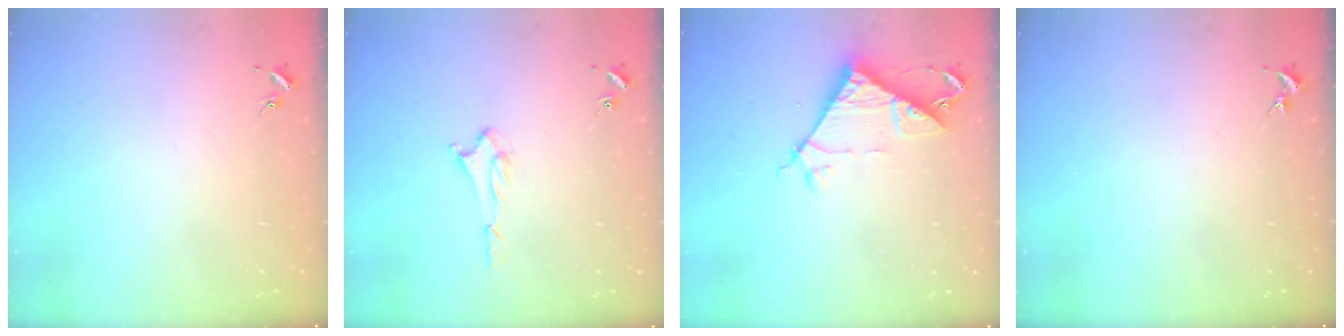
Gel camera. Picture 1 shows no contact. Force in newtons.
{"total": 1.5, "press": 1.5, "slide": 0.2}
{"total": 7.0, "press": 7.0, "slide": 0.7}
{"total": 0.0}